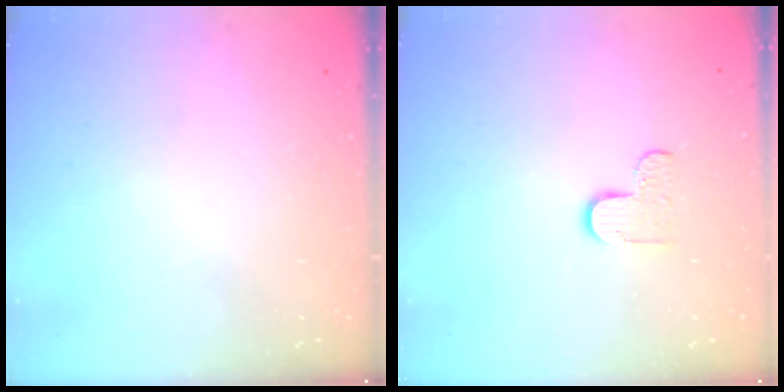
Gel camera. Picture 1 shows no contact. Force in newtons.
{"total": 5.1, "press": 5.1, "slide": 0.5}